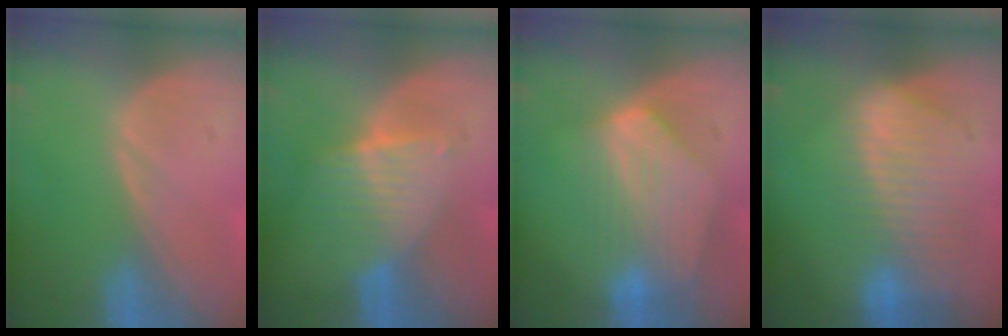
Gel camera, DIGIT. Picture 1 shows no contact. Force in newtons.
{"total": 6.6, "press": 5.9, "slide": 2.9}
{"total": 8.2, "press": 7.6, "slide": 3.0}
{"total": 9.3, "press": 8.1, "slide": 4.5}